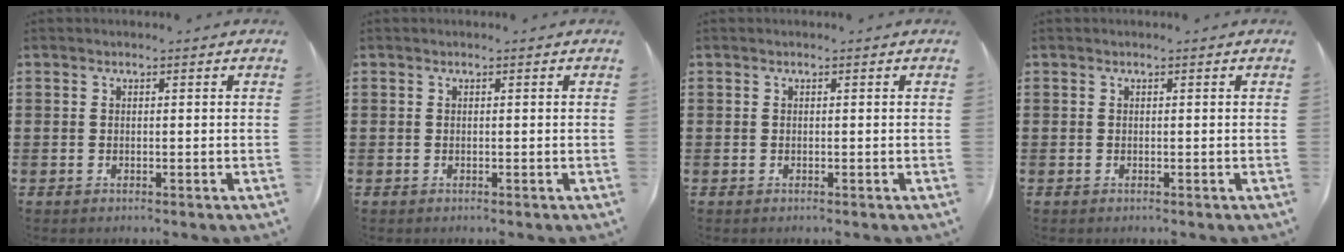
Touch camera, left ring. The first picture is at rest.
{"total": 0.0}
{"total": 0.0}
{"total": 0.0}